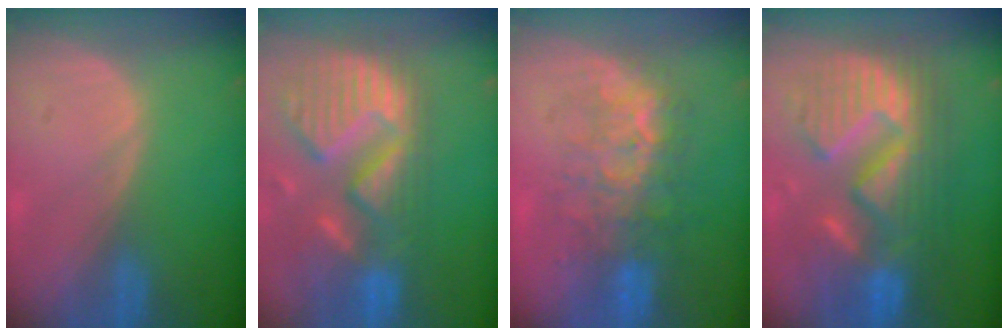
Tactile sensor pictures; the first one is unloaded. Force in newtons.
{"total": 14.0, "press": 11.6, "slide": 7.7}
{"total": 8.2, "press": 8.0, "slide": 1.9}
{"total": 13.2, "press": 13.1, "slide": 1.4}